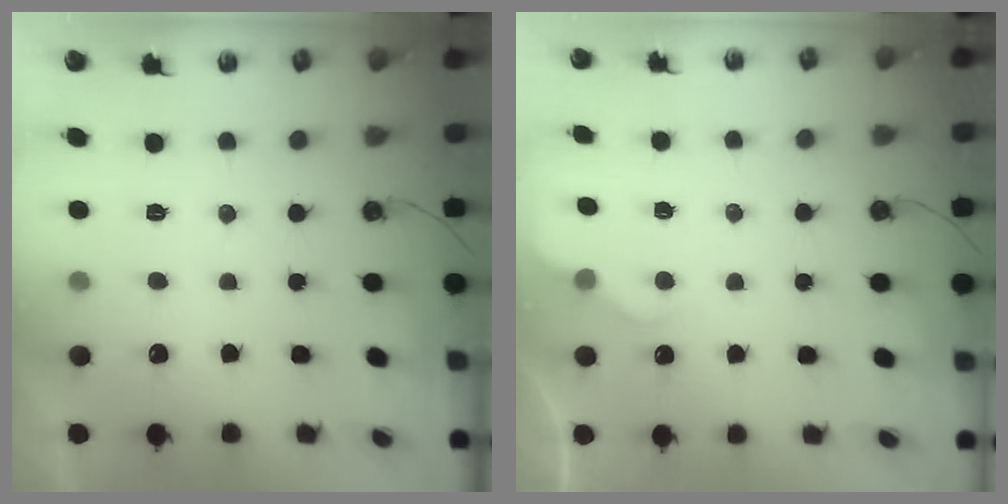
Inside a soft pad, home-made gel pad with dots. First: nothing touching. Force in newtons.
{"total": 3.9, "press": 3.9, "slide": 0.5}